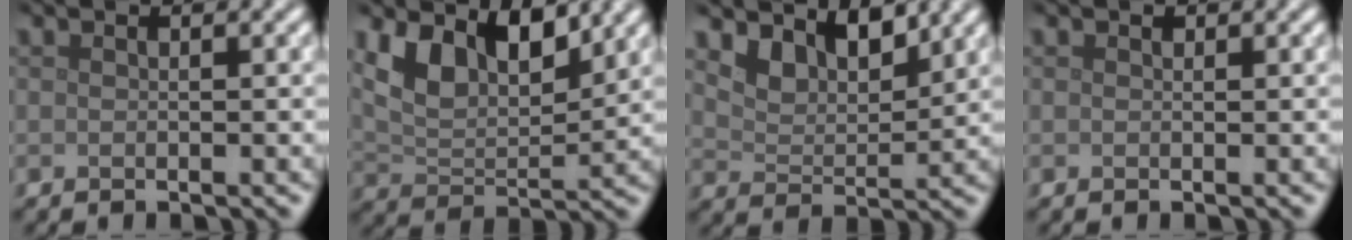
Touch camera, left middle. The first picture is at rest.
{"total": 6.7, "force": [3.5, 3.6, 4.4], "torque": [-0.084, -0.012, 0.063]}
{"total": 4.0, "force": [3.2, 1.7, 1.7], "torque": [-0.043, -0.010, 0.052]}
{"total": 0.0}